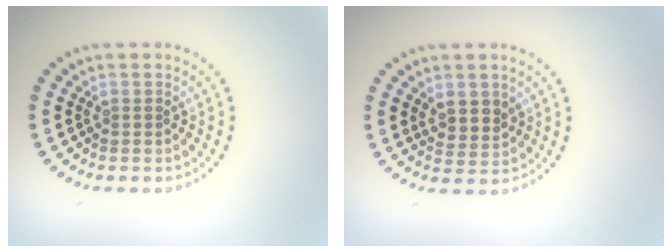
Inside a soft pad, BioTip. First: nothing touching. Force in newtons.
{"total": 2.2, "press": 2.0, "slide": 1.0}